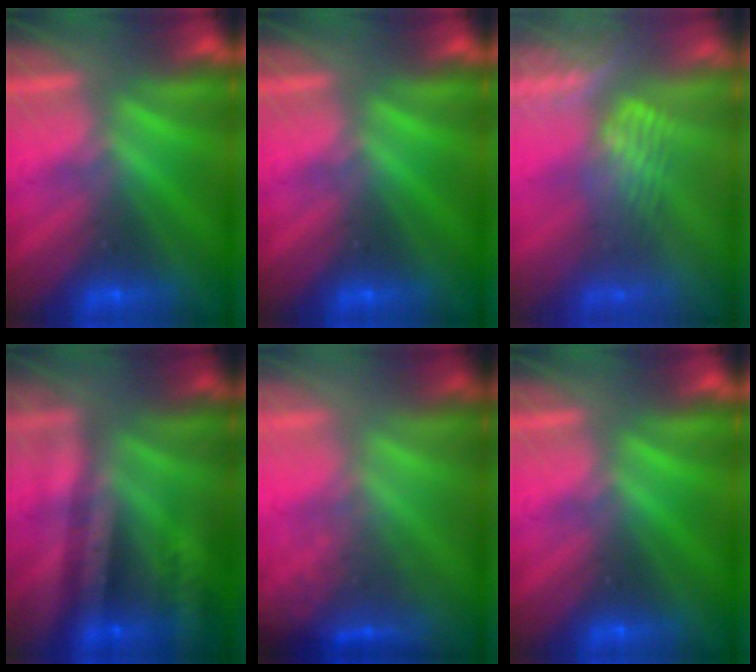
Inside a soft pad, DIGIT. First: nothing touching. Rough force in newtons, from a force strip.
{"total": 0.0}
{"total": 3.9}
{"total": 2.6}
{"total": 1.7}
{"total": 0.0}